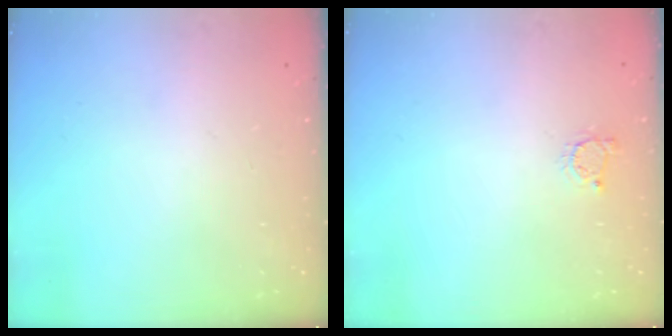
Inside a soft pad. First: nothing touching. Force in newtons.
{"total": 2.2, "press": 2.2, "slide": 0.4}